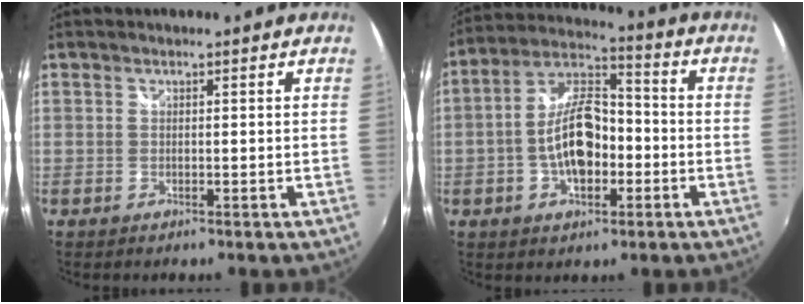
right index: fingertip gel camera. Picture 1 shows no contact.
{"total": 12.4, "force": [-3.1, 6.3, 10.3], "torque": [-0.203, 0.020, -0.053]}